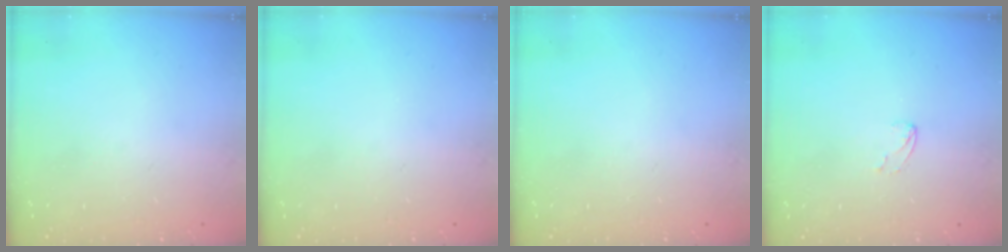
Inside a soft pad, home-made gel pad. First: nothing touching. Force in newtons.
{"total": 0.0}
{"total": 0.0}
{"total": 2.8, "press": 2.8, "slide": 0.3}